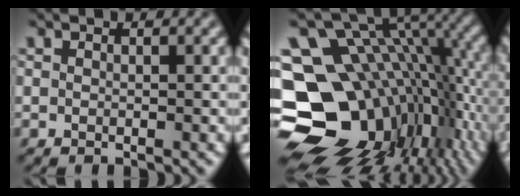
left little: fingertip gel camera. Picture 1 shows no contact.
{"total": 17.9, "force": [-3.7, 13.2, 11.6], "torque": [-0.218, -0.011, -0.029]}